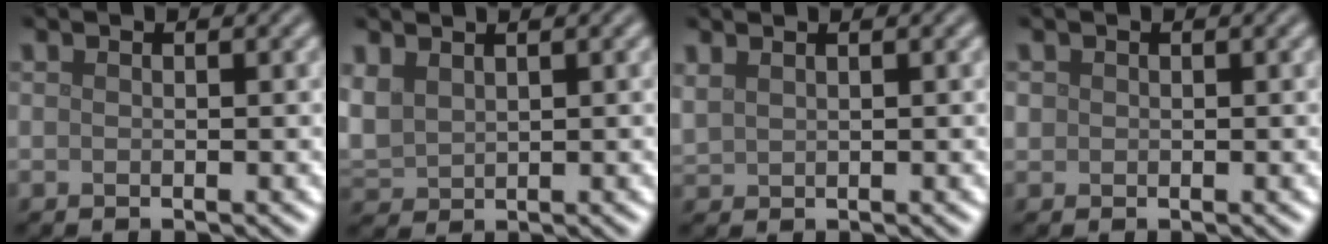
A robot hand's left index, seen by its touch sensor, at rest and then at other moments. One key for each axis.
{"total": 2.6, "fx": 1.4, "fy": 1.7, "fz": 1.4, "tx": -0.044, "ty": 0.005, "tz": 0.032}
{"total": 1.0, "fx": 0.9, "fy": 0.3, "fz": 0.3, "tx": -0.016, "ty": 0.003, "tz": 0.024}
{"total": 0.7, "fx": 0.1, "fy": 0.7, "fz": 0.1, "tx": 0.003, "ty": 0.000, "tz": 0.001}